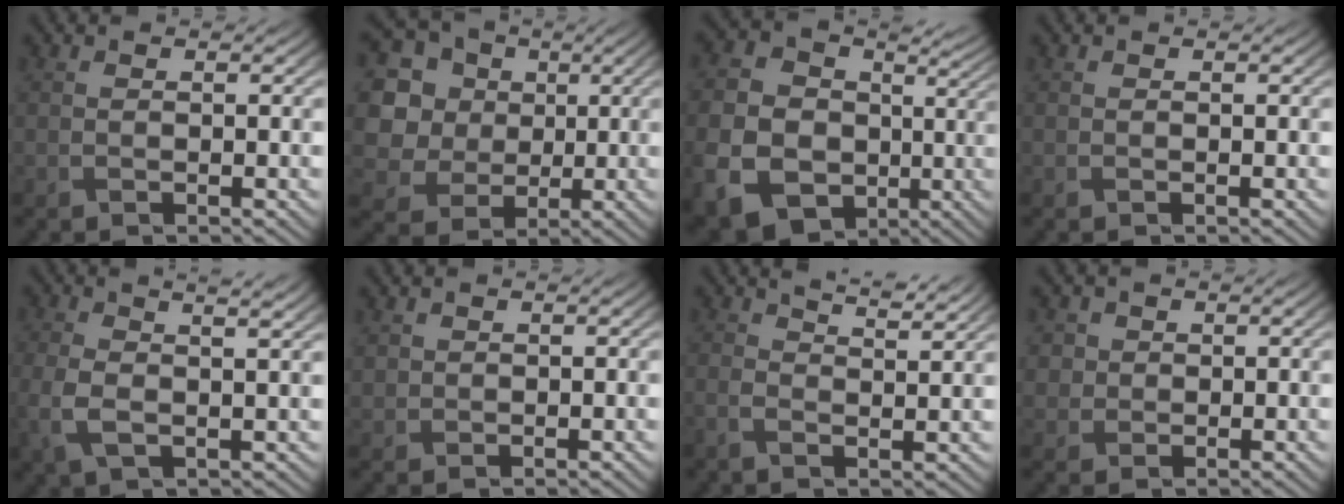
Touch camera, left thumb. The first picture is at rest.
{"total": 12.4, "force": [3.3, 10.7, 5.2], "torque": [-0.211, 0.029, 0.072]}
{"total": 14.2, "force": [-0.8, 12.2, 7.1], "torque": [-0.226, -0.044, -0.003]}
{"total": 0.0}
{"total": 5.8, "force": [0.8, 2.5, 5.2], "torque": [-0.118, -0.002, 0.010]}
{"total": 1.1, "force": [0.6, 0.9, 0.1], "torque": [-0.004, -0.004, 0.016]}
{"total": 3.6, "force": [2.4, 1.0, 2.5], "torque": [-0.055, 0.009, 0.040]}
{"total": 2.8, "force": [0.9, 2.6, 0.6], "torque": [-0.027, -0.005, 0.027]}